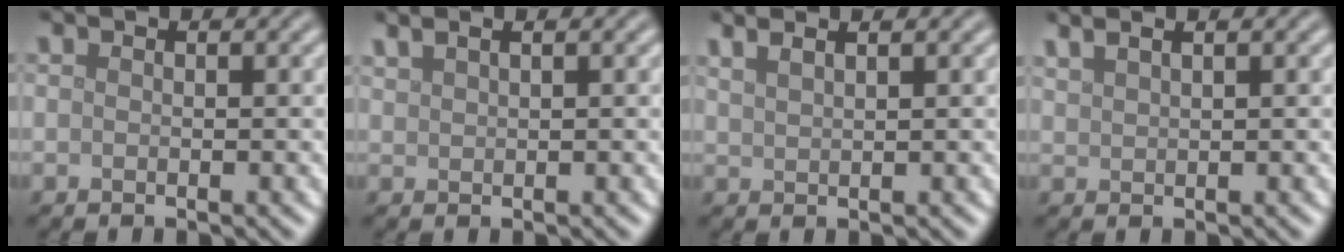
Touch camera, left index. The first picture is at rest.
{"total": 1.8, "force": [1.4, 0.5, 1.0], "torque": [-0.015, 0.005, 0.021]}
{"total": 3.5, "force": [2.4, 1.3, 2.1], "torque": [-0.011, 0.018, 0.010]}
{"total": 2.9, "force": [2.2, 1.0, 1.6], "torque": [-0.014, 0.012, 0.017]}